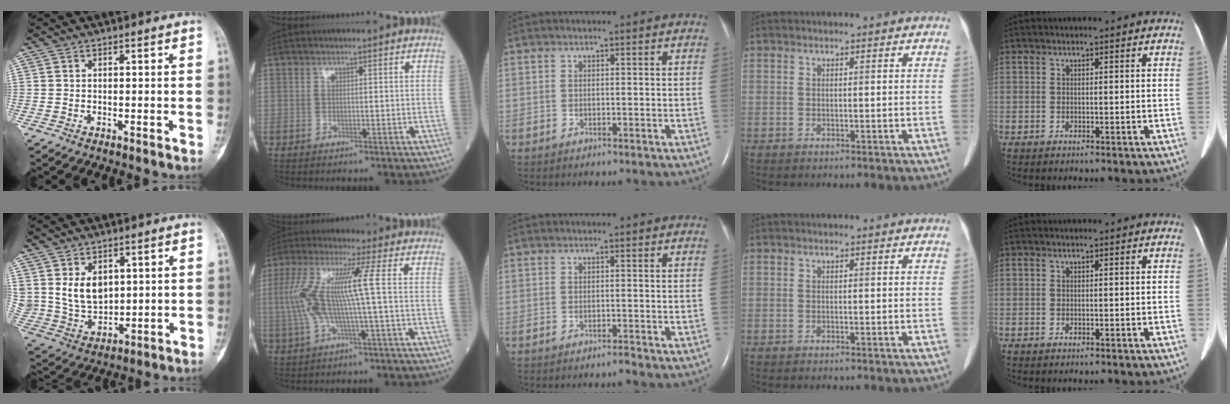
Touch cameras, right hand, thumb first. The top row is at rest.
{"thumb": {"total": 9.2, "force": [3.0, 6.6, 5.7], "torque": [-0.082, -0.016, 0.079]}, "index": {"total": 10.5, "force": [0.4, -0.4, 10.4], "torque": [-0.226, 0.017, 0.005]}, "middle": {"total": 0.8, "force": [-0.7, -0.1, 0.3], "torque": [-0.005, -0.001, -0.011]}}